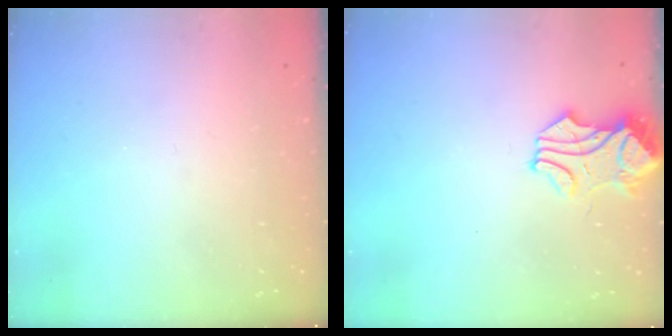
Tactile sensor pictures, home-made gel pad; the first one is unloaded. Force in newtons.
{"total": 1.7, "press": 1.5, "slide": 0.8}